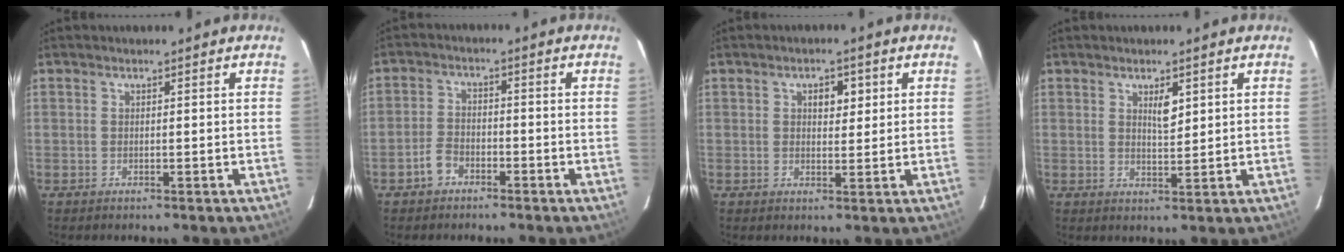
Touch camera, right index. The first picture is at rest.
{"total": 3.5, "force": [-2.2, 2.2, 1.7], "torque": [-0.037, 0.005, -0.041]}
{"total": 3.3, "force": [1.3, 1.8, 2.5], "torque": [-0.037, 0.007, 0.019]}
{"total": 2.9, "force": [1.4, 0.9, 2.3], "torque": [-0.043, -0.003, 0.028]}